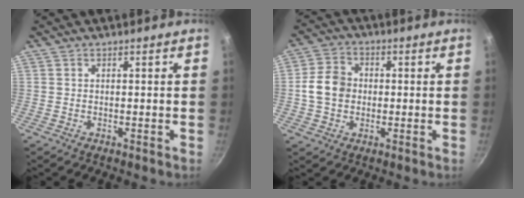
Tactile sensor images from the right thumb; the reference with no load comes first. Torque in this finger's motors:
{"motor_torque": [0.84, 1.48, 0.92, -0.11, 0.04]}